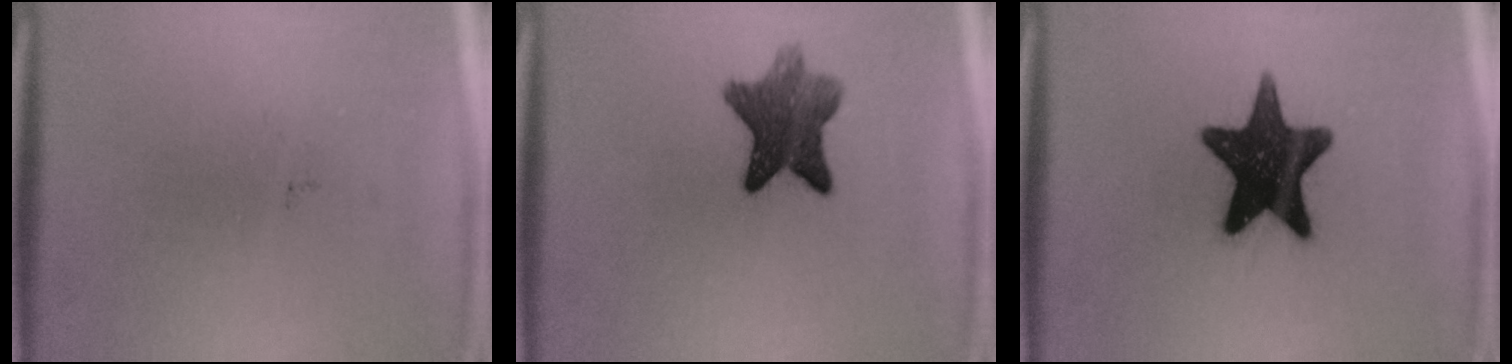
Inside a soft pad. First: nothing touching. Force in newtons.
{"total": 8.1}
{"total": 16.2}